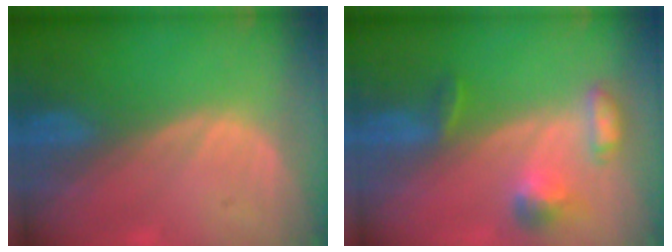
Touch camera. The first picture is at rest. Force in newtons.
{"total": 5.7, "press": 5.4, "slide": 2.0}